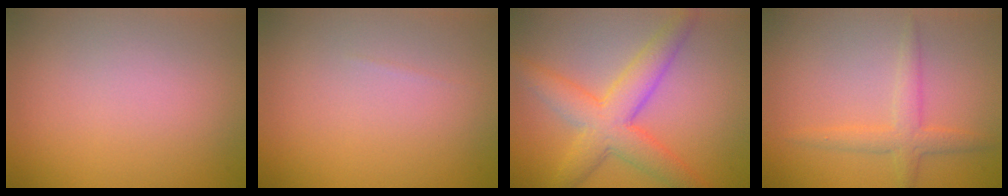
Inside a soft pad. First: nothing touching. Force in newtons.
{"total": 0.0}
{"total": 6.1, "press": 6.1, "slide": 0.1}
{"total": 2.5, "press": 2.5, "slide": 0.1}